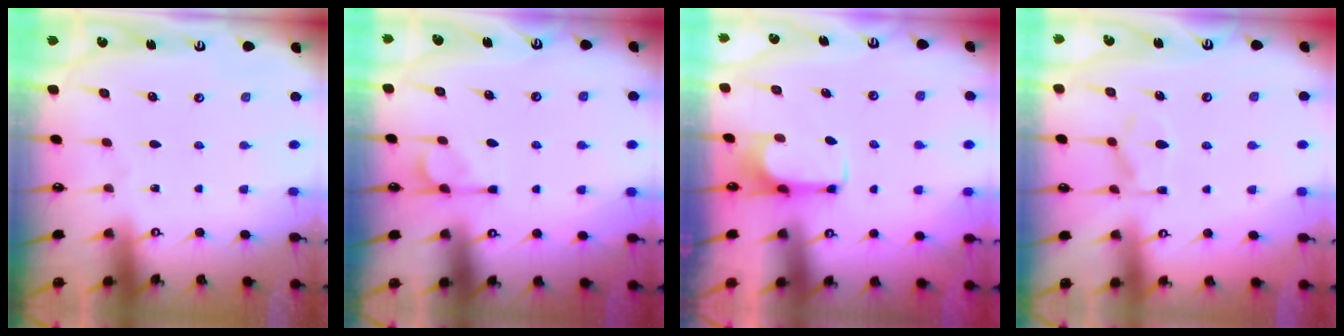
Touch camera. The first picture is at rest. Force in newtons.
{"total": 6.7, "press": 6.7, "slide": 0.9}
{"total": 0.8, "press": 0.6, "slide": 0.6}
{"total": 2.8, "press": 2.4, "slide": 1.4}